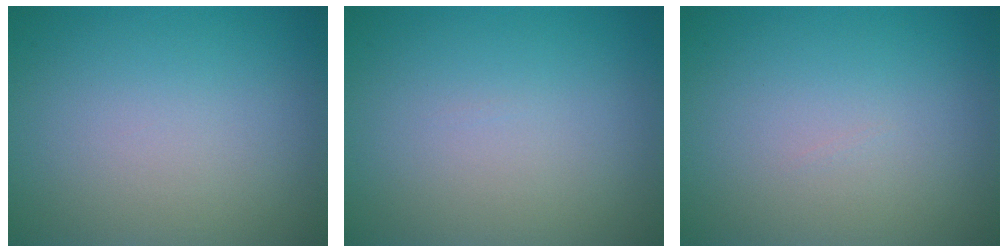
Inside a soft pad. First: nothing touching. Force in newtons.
{"total": 0.0}
{"total": 0.0}